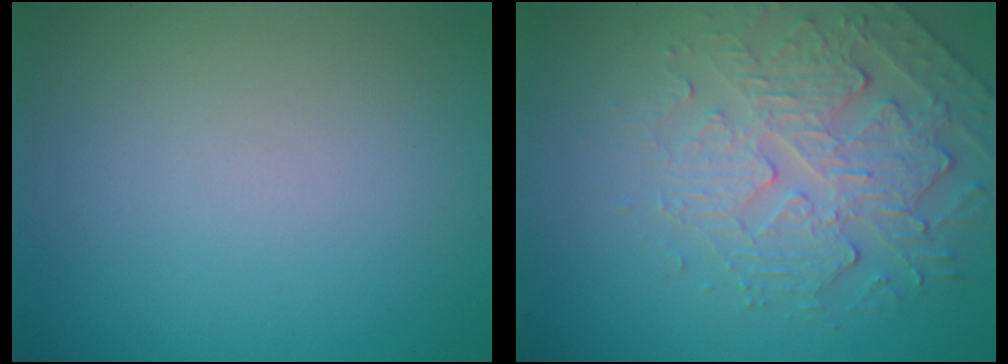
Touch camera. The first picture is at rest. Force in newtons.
{"total": 4.8, "press": 3.8, "slide": 3.0}